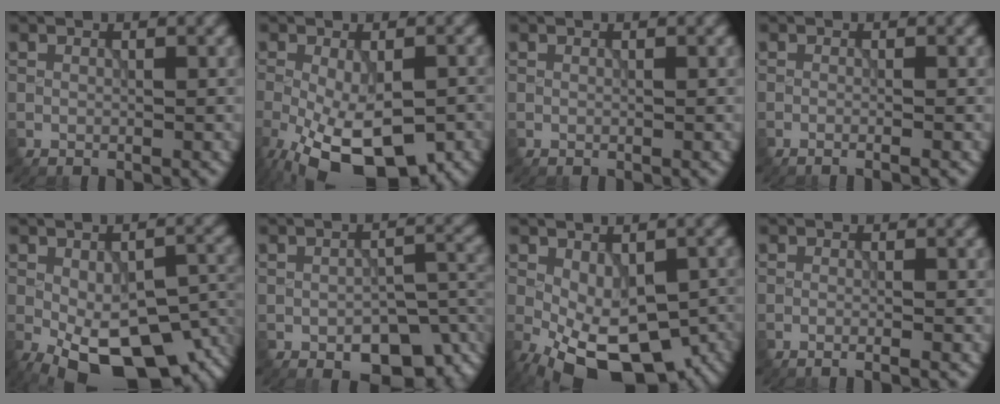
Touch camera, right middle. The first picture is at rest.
{"total": 12.0, "force": [-5.6, 5.1, 9.2], "torque": [-0.175, -0.043, -0.082]}
{"total": 0.0}
{"total": 1.3, "force": [-0.5, 0.4, 1.1], "torque": [-0.008, -0.006, -0.019]}
{"total": 13.3, "force": [-5.9, 6.1, 10.2], "torque": [-0.169, -0.030, -0.084]}
{"total": 6.8, "force": [-3.6, 3.2, 4.8], "torque": [-0.060, -0.009, -0.045]}
{"total": 12.2, "force": [-5.2, 6.4, 9.0], "torque": [-0.157, -0.037, -0.067]}
{"total": 1.5, "force": [-0.8, 0.4, 1.3], "torque": [-0.009, -0.003, -0.024]}